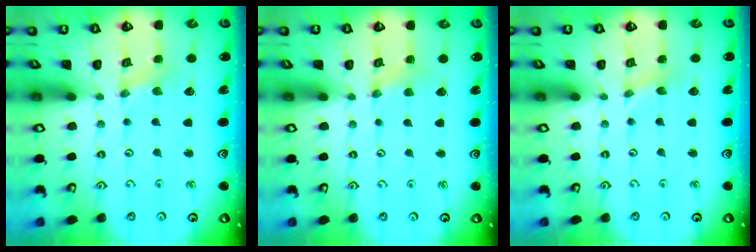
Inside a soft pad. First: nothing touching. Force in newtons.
{"total": 2.6, "press": 2.6, "slide": 0.3}
{"total": 0.8, "press": 0.8, "slide": 0.2}